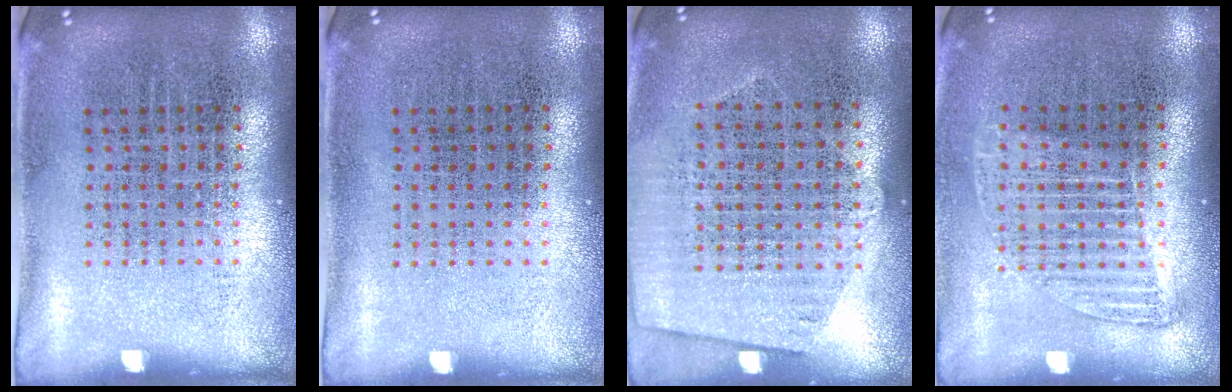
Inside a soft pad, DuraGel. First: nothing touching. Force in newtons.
{"total": 0.0}
{"total": 1.3, "press": 1.1, "slide": 0.6}
{"total": 1.3, "press": 1.1, "slide": 0.7}